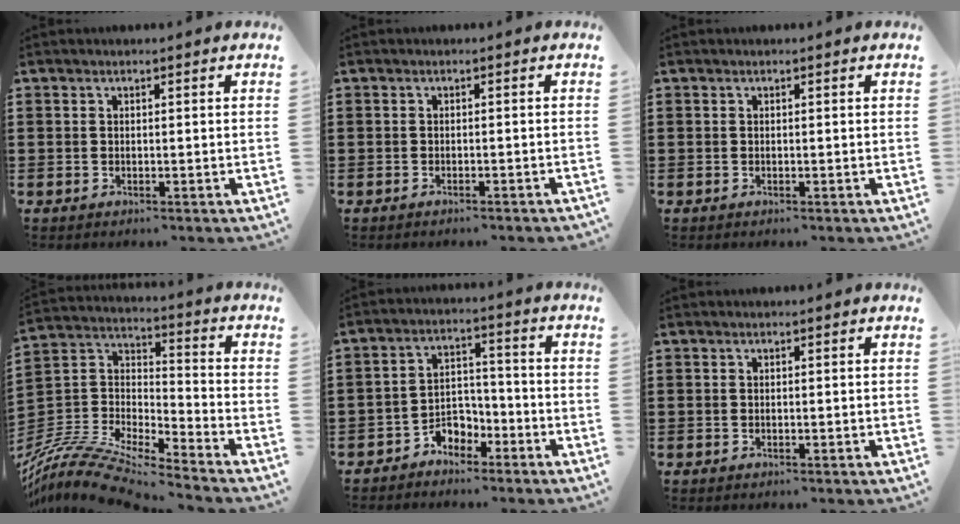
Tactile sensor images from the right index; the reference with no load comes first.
{"total": 0.9, "force": [-0.8, -0.1, 0.3], "torque": [-0.007, -0.004, -0.016]}
{"total": 0.0}
{"total": 10.8, "force": [-10.0, 1.3, 3.7], "torque": [-0.097, 0.008, -0.209]}
{"total": 4.1, "force": [-3.1, 2.5, 1.0], "torque": [-0.025, 0.013, -0.063]}
{"total": 0.0}